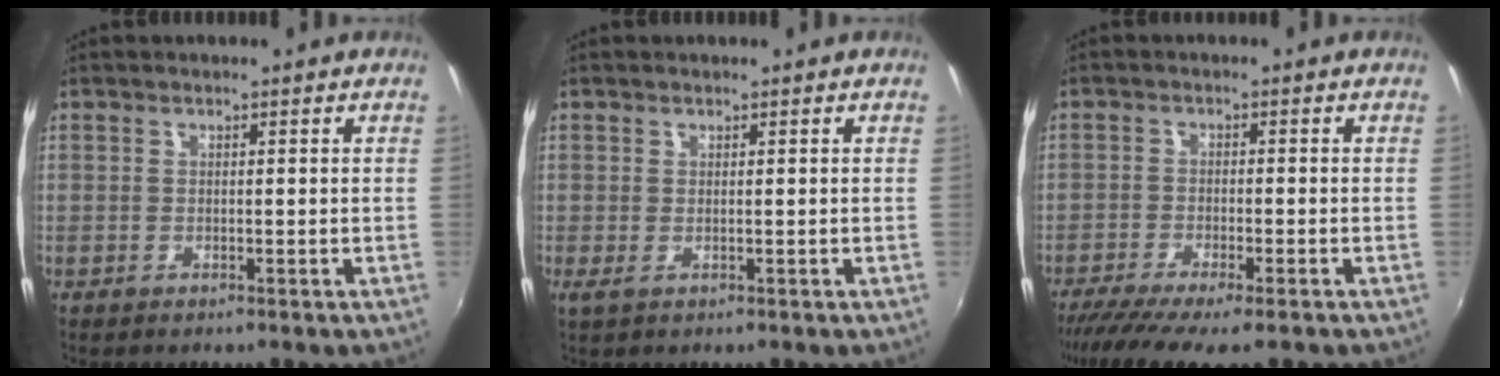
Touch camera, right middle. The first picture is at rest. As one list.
[{"total": 1.1, "force": [0.3, 0.0, 1.1], "torque": [-0.021, -0.002, 0.003]}, {"total": 9.8, "force": [-7.7, 1.3, 5.9], "torque": [-0.133, -0.043, -0.130]}]